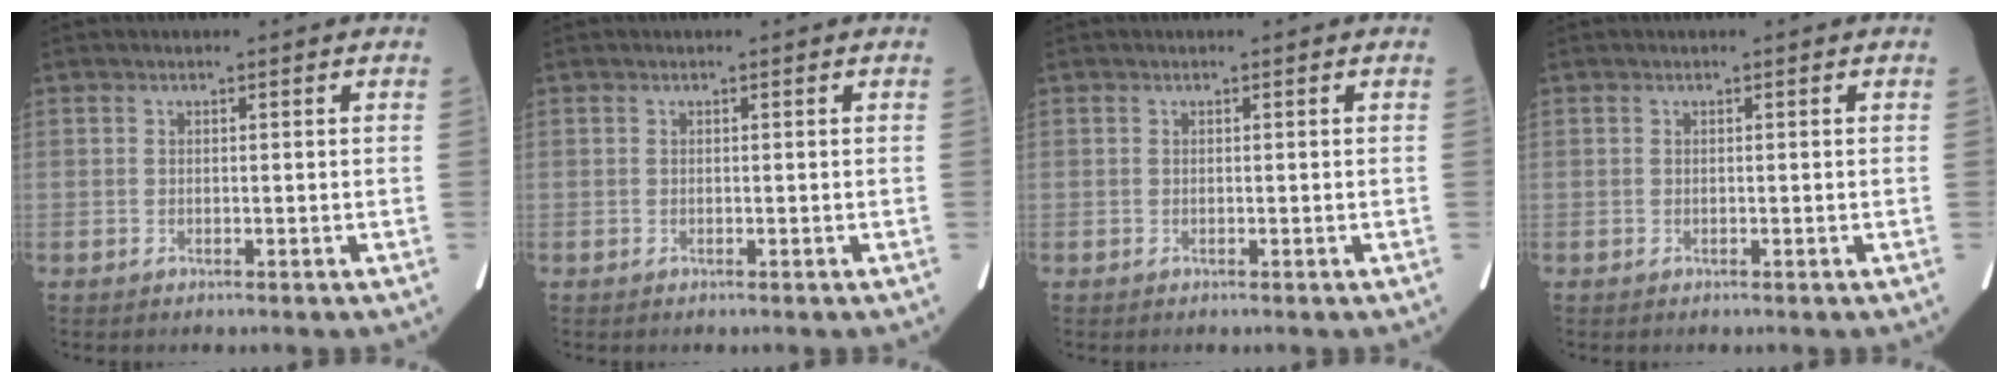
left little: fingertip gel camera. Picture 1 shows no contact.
{"total": 0.0}
{"total": 0.0}
{"total": 0.0}